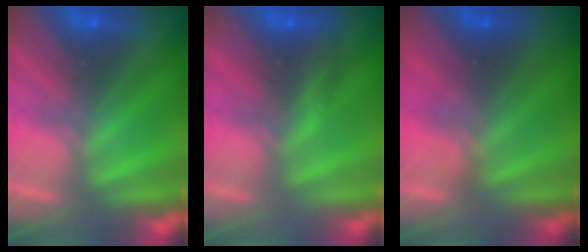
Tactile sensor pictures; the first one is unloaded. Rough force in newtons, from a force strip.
{"total": 3.1}
{"total": 3.9}